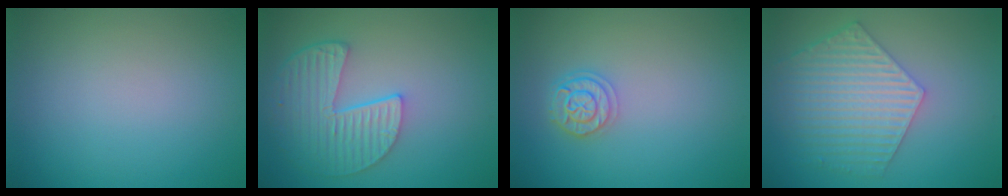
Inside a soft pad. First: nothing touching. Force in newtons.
{"total": 5.3, "press": 4.2, "slide": 3.2}
{"total": 2.5, "press": 2.1, "slide": 1.3}
{"total": 6.4, "press": 4.9, "slide": 4.1}